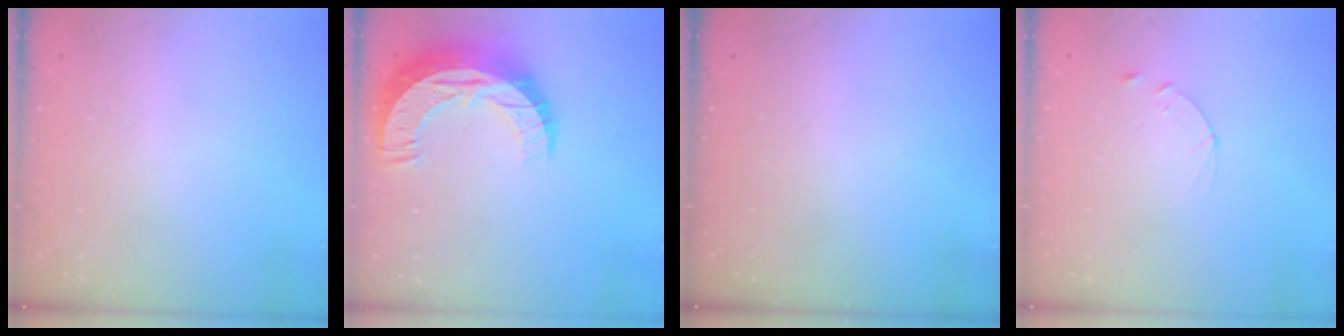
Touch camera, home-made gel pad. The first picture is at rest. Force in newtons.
{"total": 16.4, "press": 16.4, "slide": 1.0}
{"total": 0.0}
{"total": 2.4, "press": 2.3, "slide": 0.2}